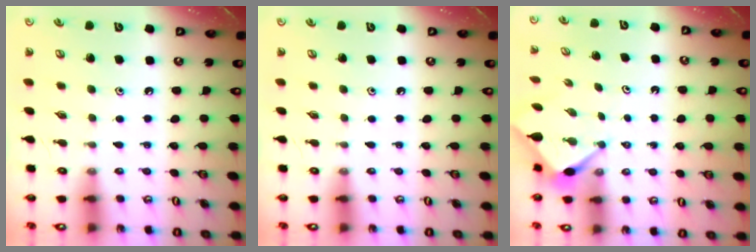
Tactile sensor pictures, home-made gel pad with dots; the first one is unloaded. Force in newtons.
{"total": 0.0}
{"total": 2.9, "press": 2.9, "slide": 0.3}